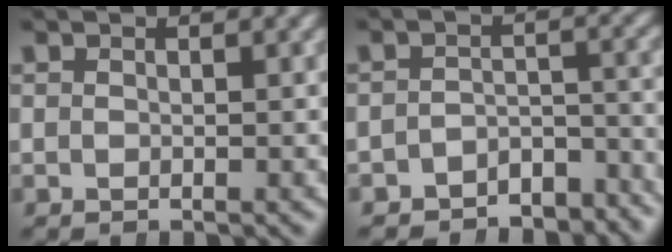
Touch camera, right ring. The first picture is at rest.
{"total": 6.0, "force": [-5.4, 2.2, 1.3], "torque": [-0.004, -0.017, -0.087]}